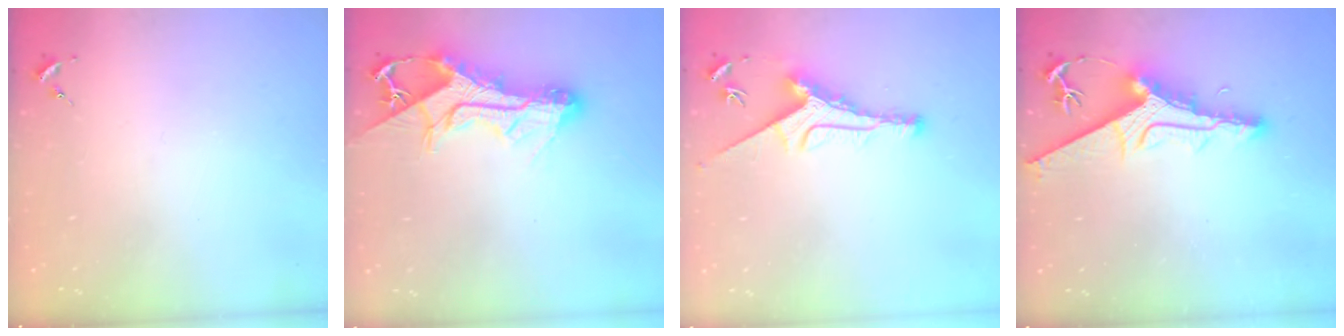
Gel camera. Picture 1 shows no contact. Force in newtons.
{"total": 16.2, "press": 16.1, "slide": 1.6}
{"total": 9.6, "press": 9.6, "slide": 0.3}
{"total": 12.9, "press": 12.9, "slide": 1.4}